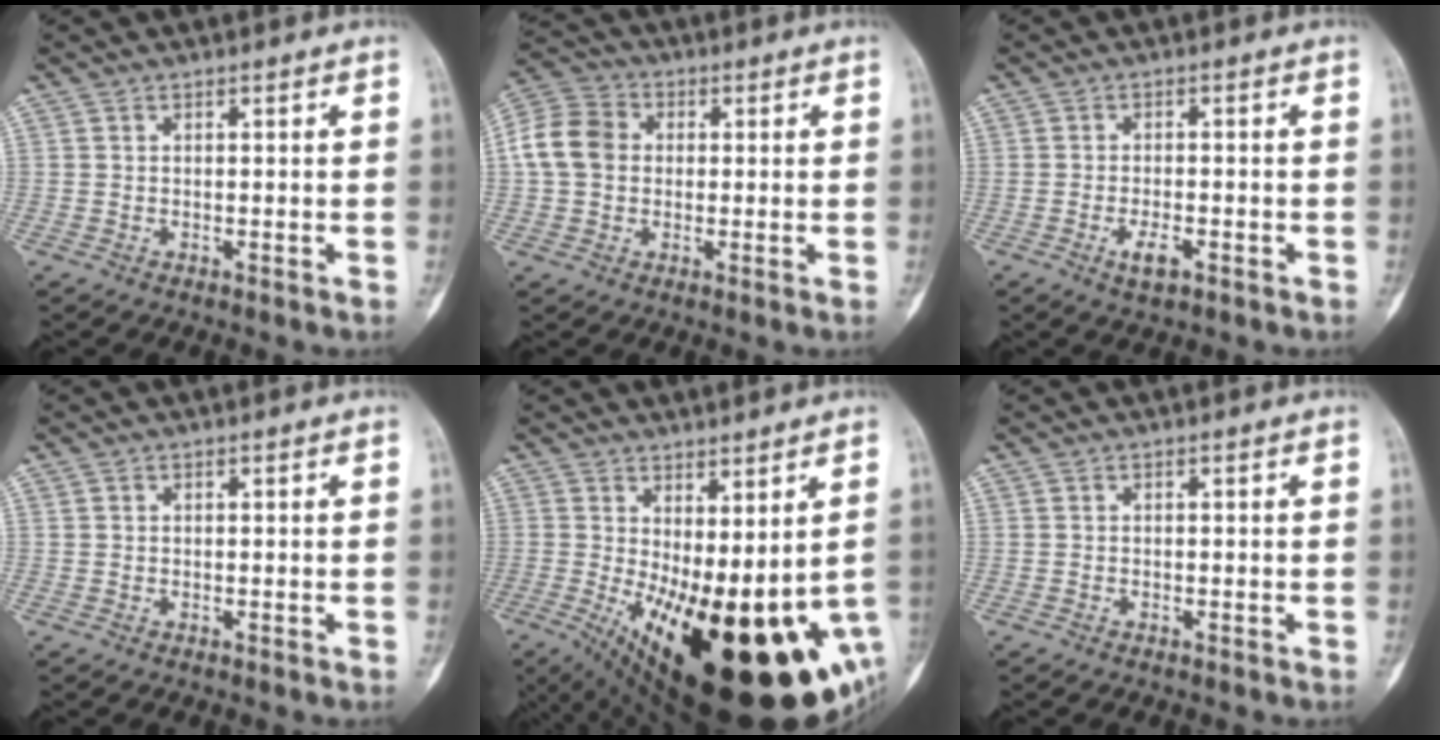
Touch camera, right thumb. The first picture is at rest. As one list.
[{"total": 9.1, "force": [0.3, 7.5, 5.1], "torque": [-0.094, 0.025, -0.008]}, {"total": 3.6, "force": [-1.7, 1.6, 2.8], "torque": [-0.047, 0.005, -0.026]}, {"total": 0.0}, {"total": 28.2, "force": [-6.4, 11.5, 24.9], "torque": [-0.301, -0.049, -0.062]}, {"total": 0.0}]